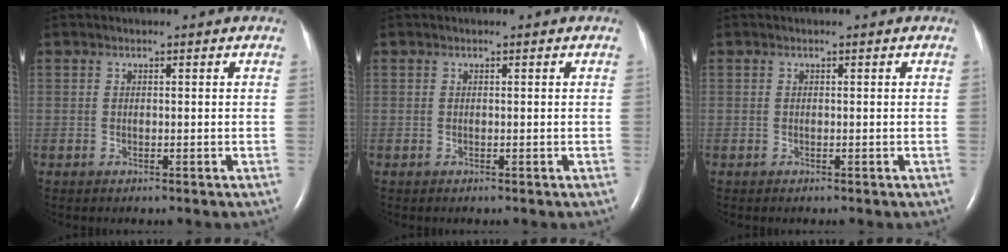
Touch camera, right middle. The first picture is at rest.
{"total": 0.0}
{"total": 0.0}